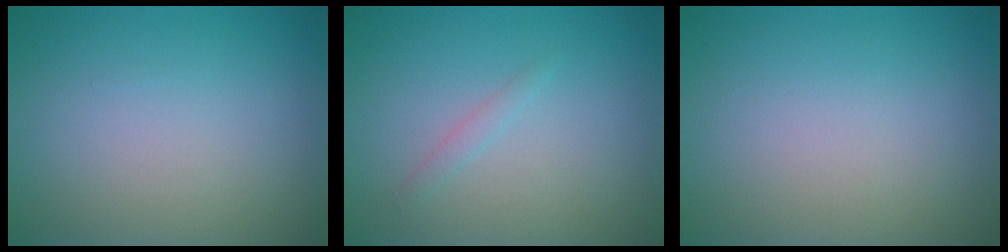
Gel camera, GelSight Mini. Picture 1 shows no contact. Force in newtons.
{"total": 0.8, "press": 0.8, "slide": 0.1}
{"total": 0.0}